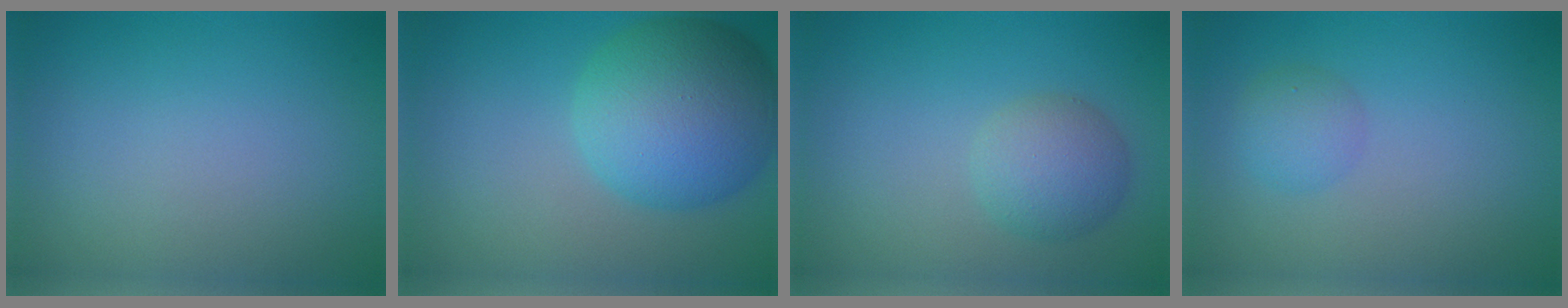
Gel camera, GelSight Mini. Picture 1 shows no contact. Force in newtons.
{"total": 9.6, "press": 9.6, "slide": 0.5}
{"total": 3.4, "press": 3.4, "slide": 0.0}
{"total": 1.9, "press": 1.9, "slide": 0.0}